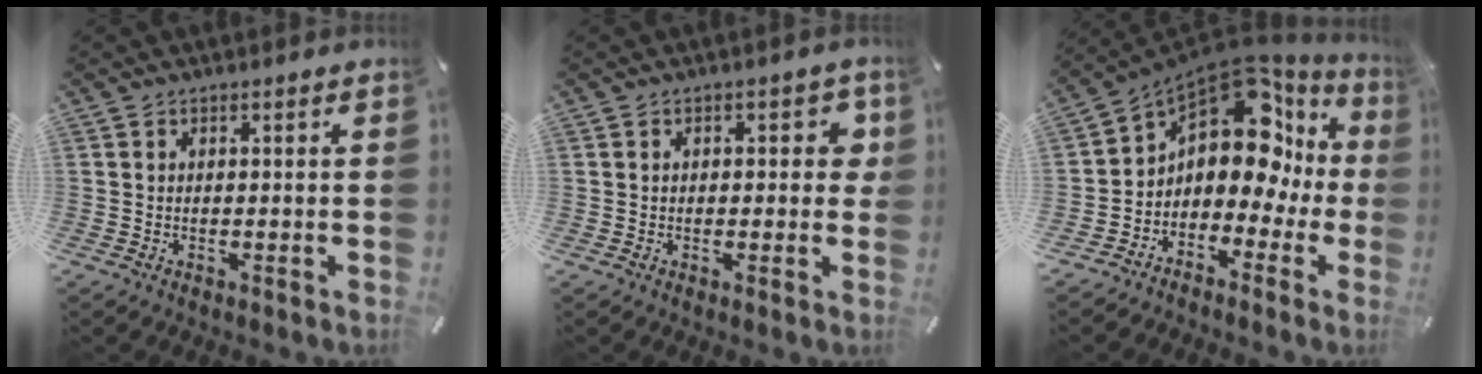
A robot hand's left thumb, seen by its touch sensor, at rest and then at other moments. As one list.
[{"total": 4.0, "force": [0.6, 2.4, 3.2], "torque": [-0.024, -0.005, 0.000]}, {"total": 12.1, "force": [5.5, 7.2, 8.1], "torque": [-0.143, -0.059, 0.086]}]